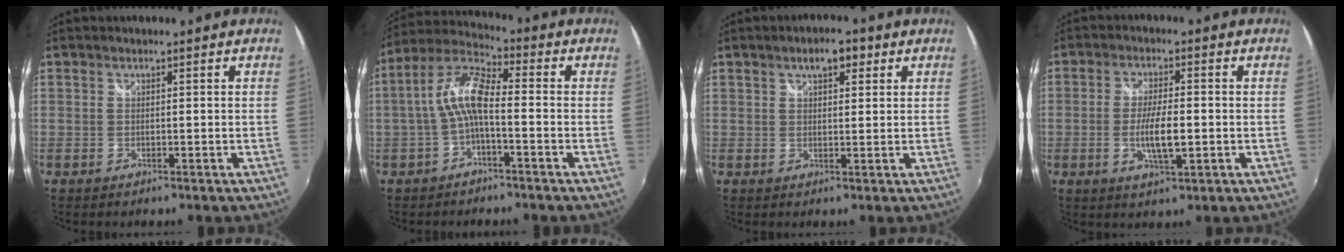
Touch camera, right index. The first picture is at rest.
{"total": 8.4, "force": [-1.6, 2.4, 7.8], "torque": [-0.178, 0.020, -0.031]}
{"total": 4.4, "force": [2.3, 2.0, 3.1], "torque": [-0.047, 0.013, 0.035]}
{"total": 6.6, "force": [-1.4, 1.6, 6.2], "torque": [-0.118, -0.008, -0.021]}